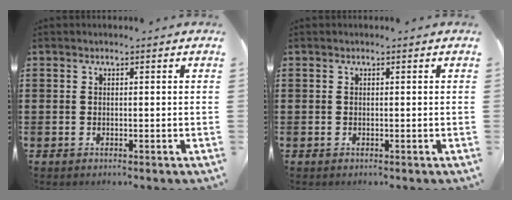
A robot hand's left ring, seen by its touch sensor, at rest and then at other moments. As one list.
[{"total": 0.0}]